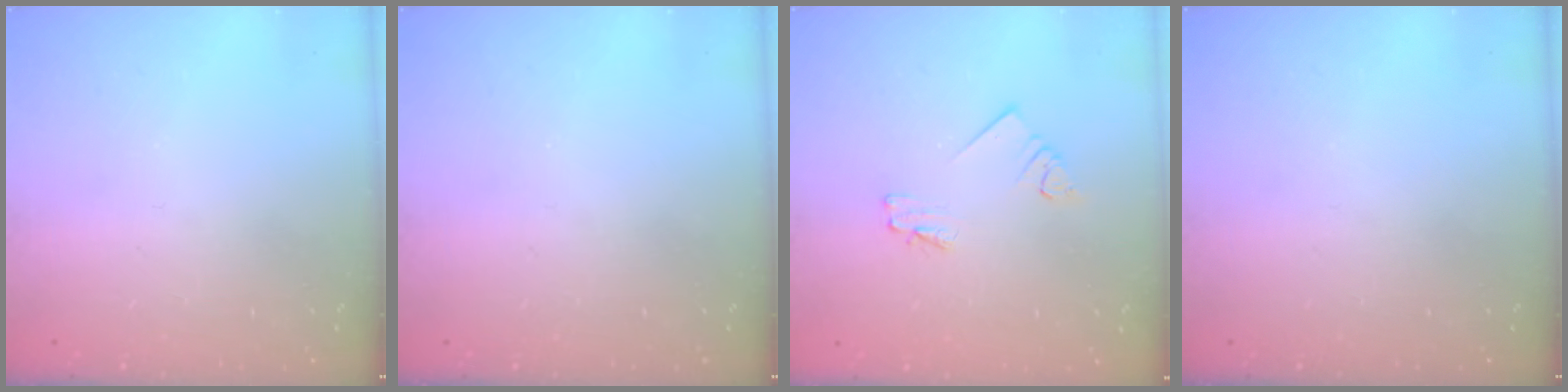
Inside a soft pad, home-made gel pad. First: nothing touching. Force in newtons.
{"total": 0.0}
{"total": 1.6, "press": 1.5, "slide": 0.2}
{"total": 0.0}